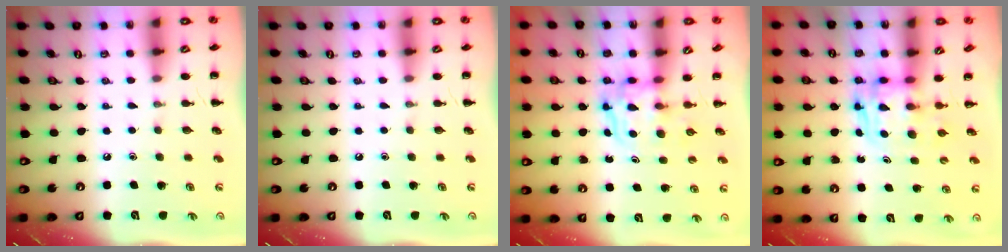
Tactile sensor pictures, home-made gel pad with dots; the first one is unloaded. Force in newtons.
{"total": 0.0}
{"total": 3.6, "press": 3.6, "slide": 0.2}
{"total": 2.6, "press": 2.6, "slide": 0.2}